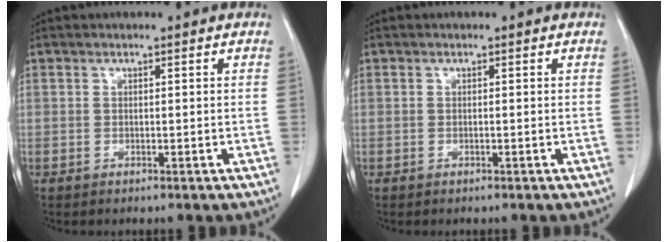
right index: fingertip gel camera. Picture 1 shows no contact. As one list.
[{"total": 0.0}]